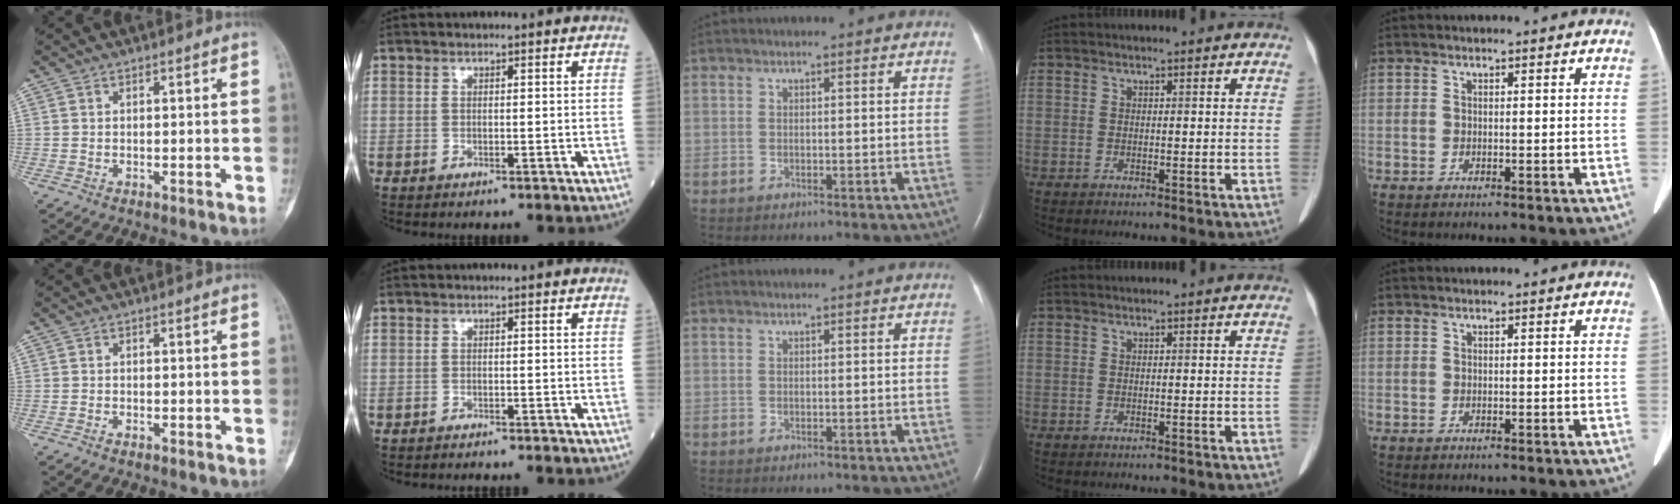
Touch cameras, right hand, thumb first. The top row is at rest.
{"thumb": {"total": 0.6, "force": [-0.5, 0.3, 0.3], "torque": [-0.009, 0.002, -0.011]}, "index": {"total": 1.9, "force": [-1.8, 0.1, 0.5], "torque": [-0.009, -0.001, -0.022]}}